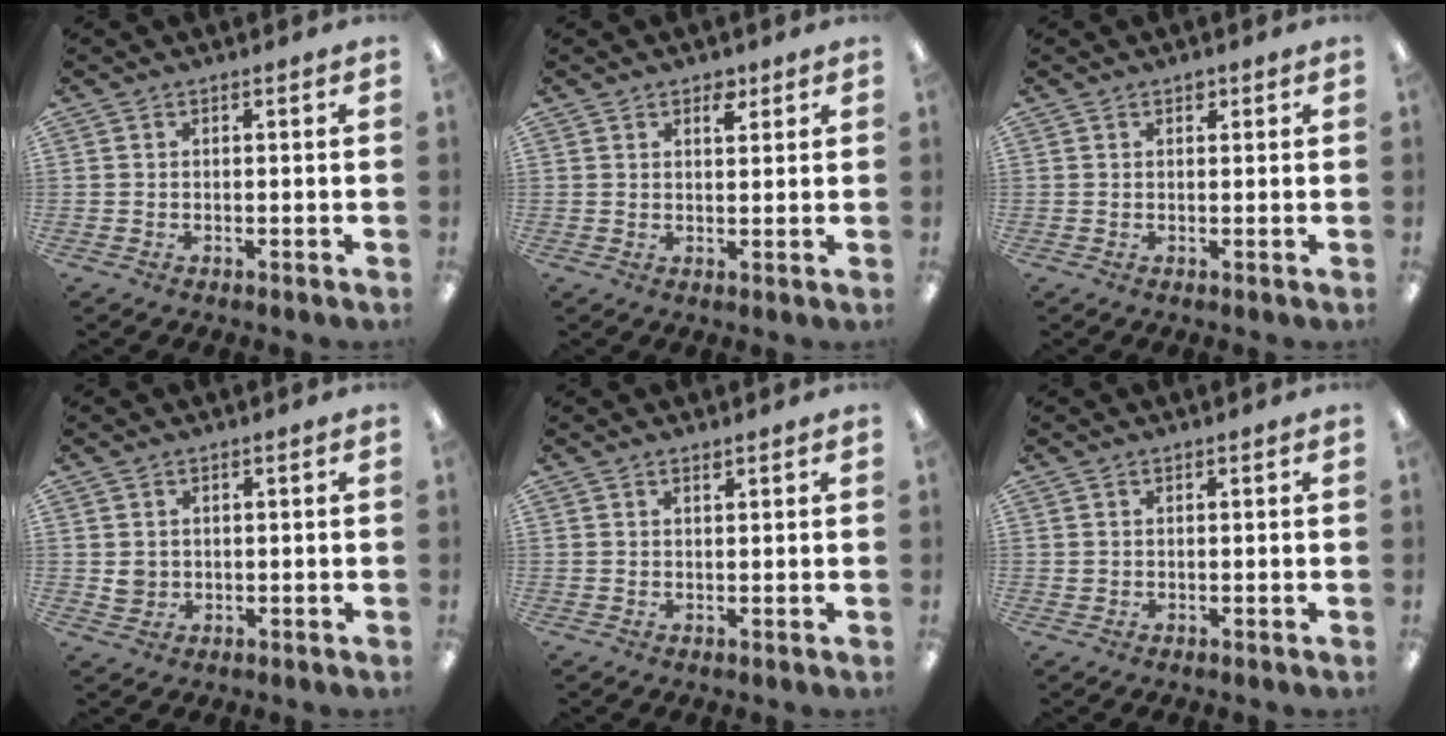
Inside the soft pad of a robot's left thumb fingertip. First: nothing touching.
{"total": 3.3, "force": [2.3, 1.6, 1.8], "torque": [-0.007, -0.012, 0.034]}
{"total": 1.5, "force": [0.9, 0.8, 0.8], "torque": [-0.009, 0.000, 0.015]}
{"total": 2.7, "force": [1.0, 2.4, 0.6], "torque": [-0.007, 0.000, 0.016]}
{"total": 1.4, "force": [1.2, 0.3, 0.6], "torque": [-0.014, -0.001, 0.021]}
{"total": 0.8, "force": [0.5, 0.6, 0.2], "torque": [-0.005, 0.002, 0.010]}